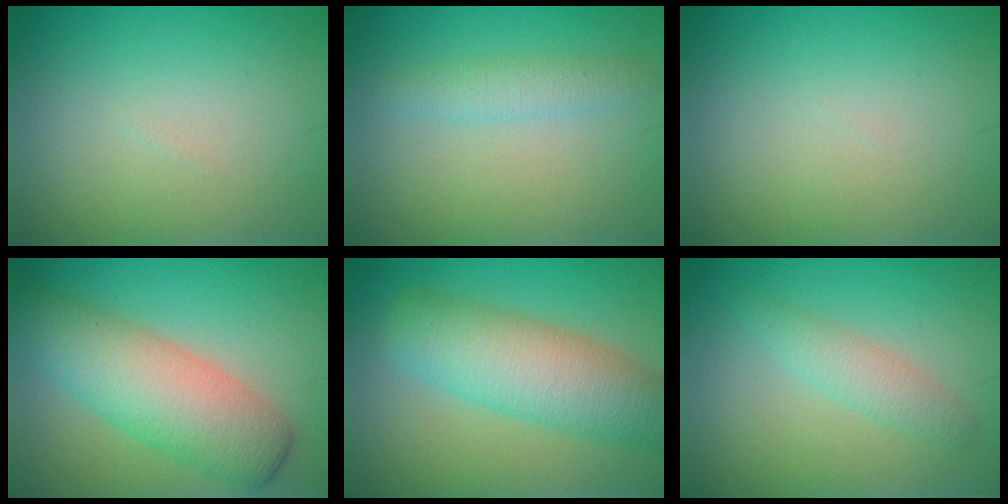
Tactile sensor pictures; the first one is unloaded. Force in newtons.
{"total": 1.9, "press": 1.9, "slide": 0.1}
{"total": 0.0}
{"total": 7.4, "press": 7.4, "slide": 0.3}
{"total": 7.2, "press": 7.2, "slide": 0.4}
{"total": 2.1, "press": 2.1, "slide": 0.2}